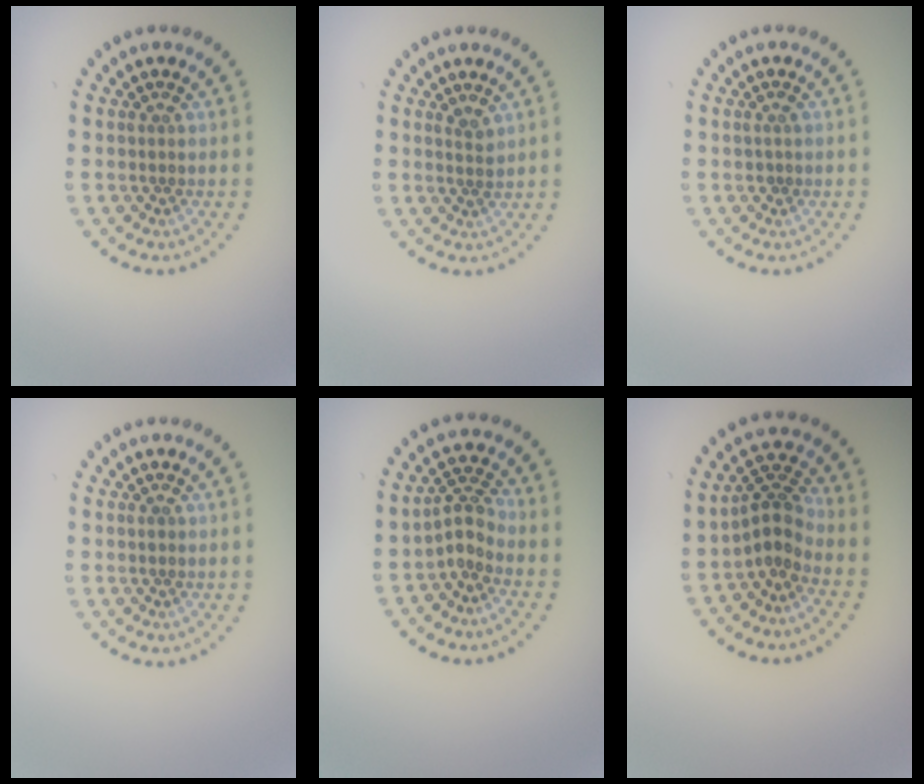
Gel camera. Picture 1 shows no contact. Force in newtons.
{"total": 1.2, "press": 0.9, "slide": 0.8}
{"total": 0.7, "press": 0.7, "slide": 0.2}
{"total": 0.6, "press": 0.6, "slide": 0.1}
{"total": 2.3, "press": 1.6, "slide": 1.6}
{"total": 2.9, "press": 2.2, "slide": 2.0}